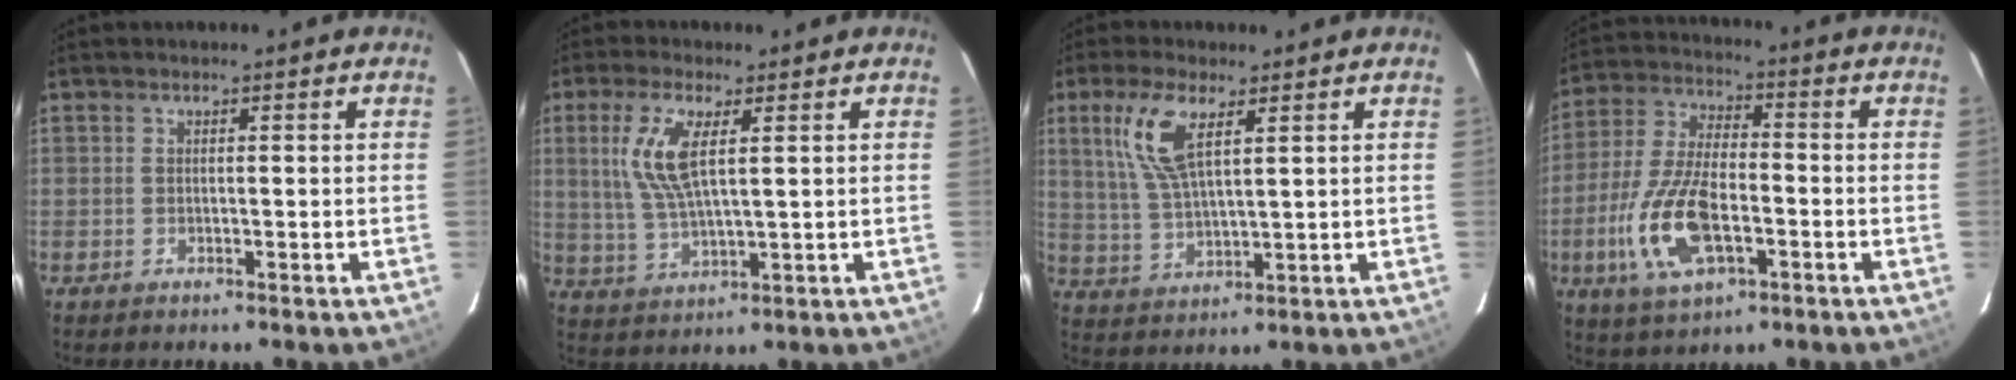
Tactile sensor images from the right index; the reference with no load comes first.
{"total": 9.3, "force": [2.8, 2.9, 8.3], "torque": [-0.180, 0.005, 0.062]}
{"total": 9.6, "force": [4.3, 3.2, 7.9], "torque": [-0.171, 0.009, 0.094]}
{"total": 15.3, "force": [-5.1, 6.7, 12.8], "torque": [-0.278, -0.009, -0.094]}